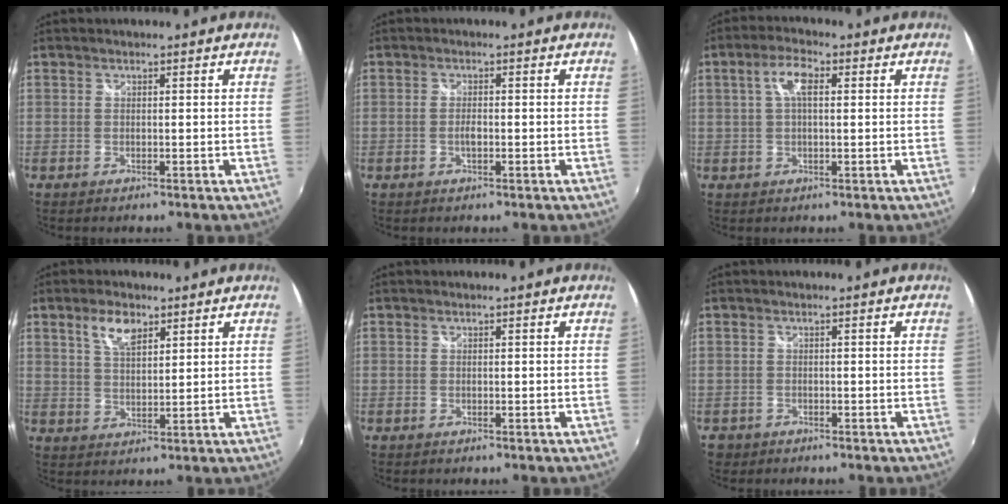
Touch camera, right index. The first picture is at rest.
{"total": 1.8, "force": [-0.5, 0.7, 1.6], "torque": [-0.032, 0.000, -0.009]}
{"total": 5.0, "force": [1.2, 1.9, 4.5], "torque": [-0.086, 0.012, 0.021]}
{"total": 5.6, "force": [3.3, 2.6, 3.7], "torque": [-0.066, 0.007, 0.062]}
{"total": 0.0}
{"total": 2.1, "force": [-1.2, 1.7, 0.5], "torque": [-0.017, -0.004, -0.019]}